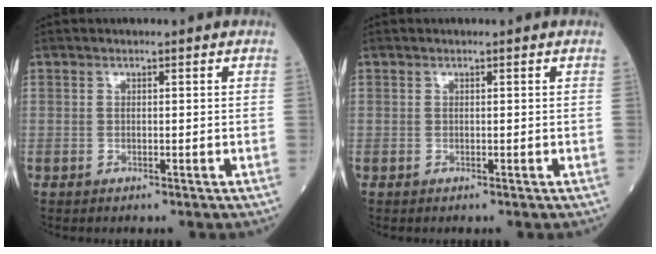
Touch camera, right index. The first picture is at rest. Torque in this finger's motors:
{"motor_torque": [0.00, 0.00, 0.00, 0.00]}